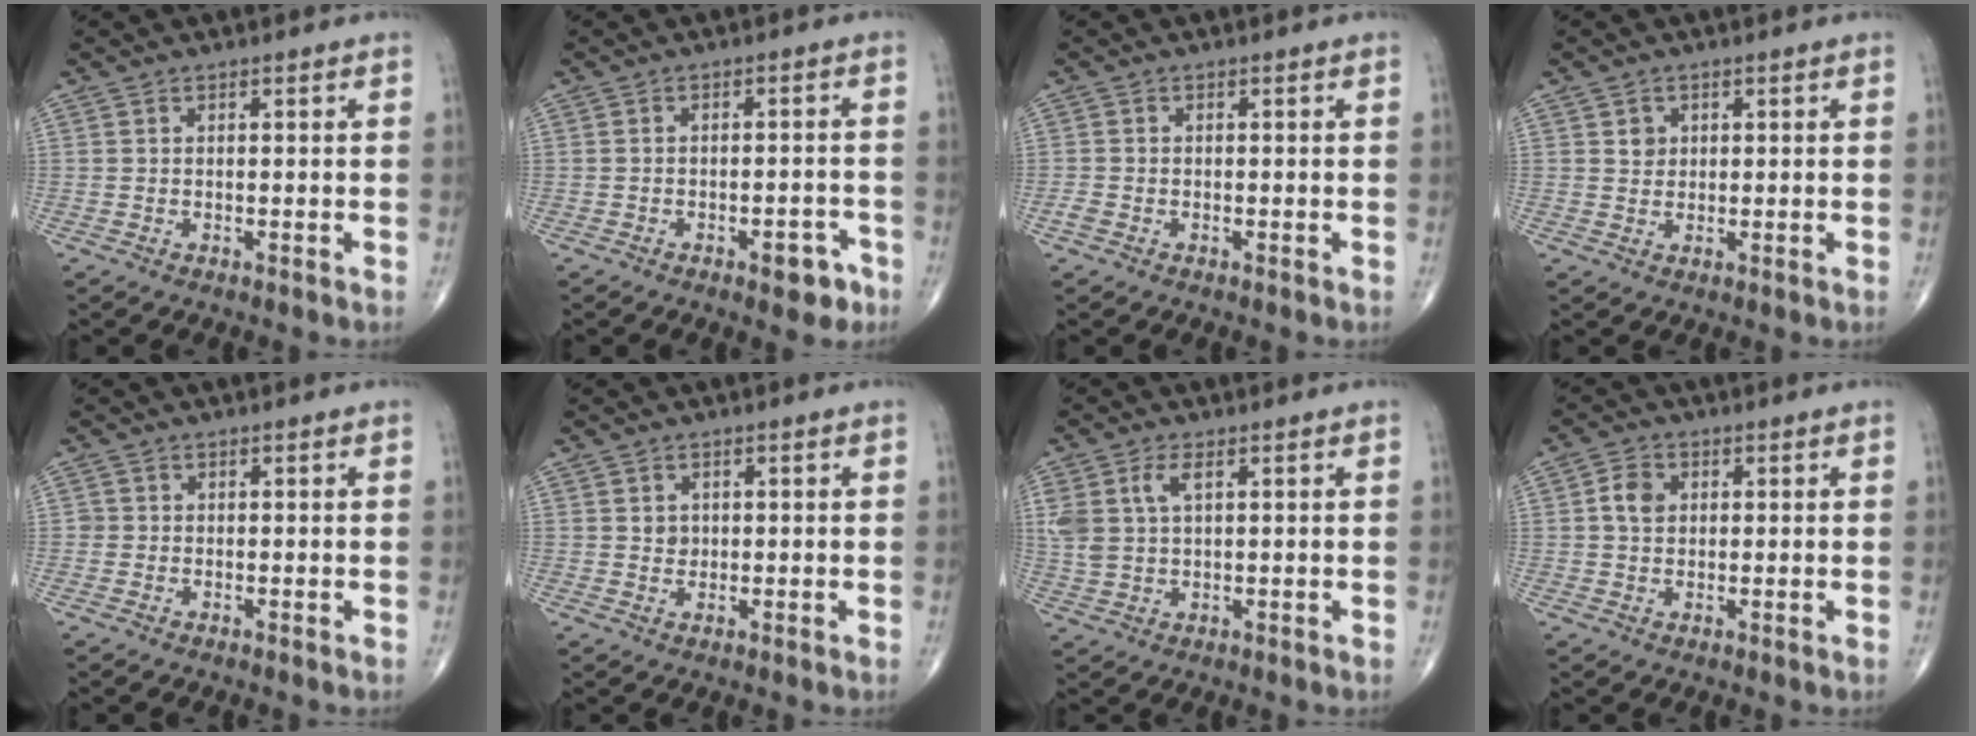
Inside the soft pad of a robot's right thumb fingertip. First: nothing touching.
{"total": 5.0, "force": [-2.9, 2.3, 3.4], "torque": [-0.026, 0.020, -0.033]}
{"total": 1.3, "force": [-0.7, 0.9, 0.7], "torque": [-0.021, -0.001, -0.015]}
{"total": 2.2, "force": [0.7, 1.9, 0.7], "torque": [-0.002, -0.003, 0.011]}
{"total": 0.9, "force": [-0.2, 0.9, 0.1], "torque": [0.005, 0.005, -0.005]}
{"total": 1.8, "force": [0.3, 1.6, 0.8], "torque": [-0.004, 0.000, 0.007]}
{"total": 5.9, "force": [2.0, 3.1, 4.6], "torque": [-0.110, 0.004, 0.045]}
{"total": 3.9, "force": [0.7, 3.1, 2.3], "torque": [-0.035, 0.003, 0.008]}